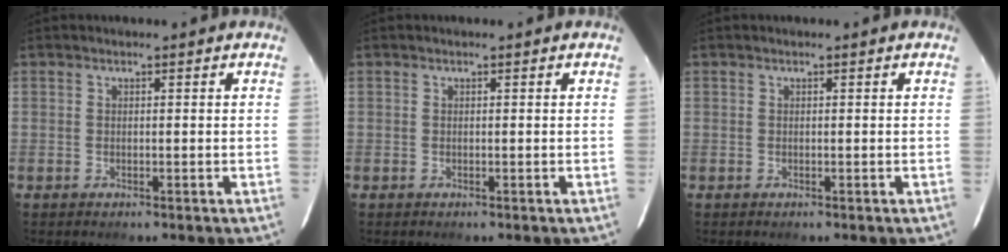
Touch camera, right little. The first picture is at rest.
{"total": 0.0}
{"total": 0.0}